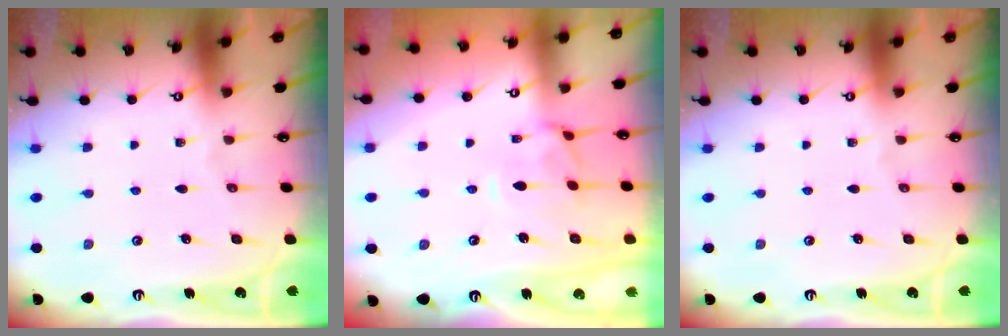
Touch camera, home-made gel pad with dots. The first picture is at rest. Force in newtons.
{"total": 1.7, "press": 1.4, "slide": 0.9}
{"total": 0.0}